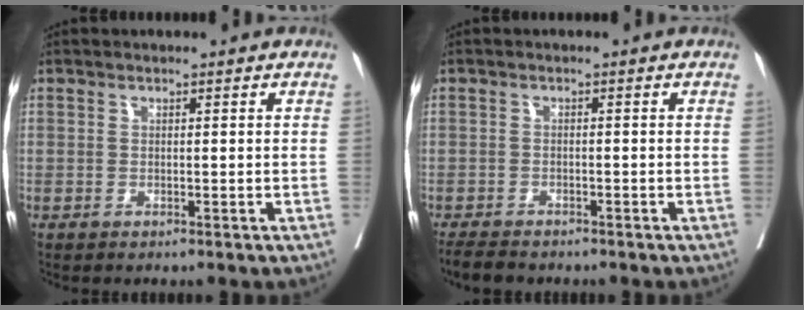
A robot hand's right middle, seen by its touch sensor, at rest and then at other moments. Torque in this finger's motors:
{"motor_torque": [0.01, -0.01, 0.00, 0.00]}